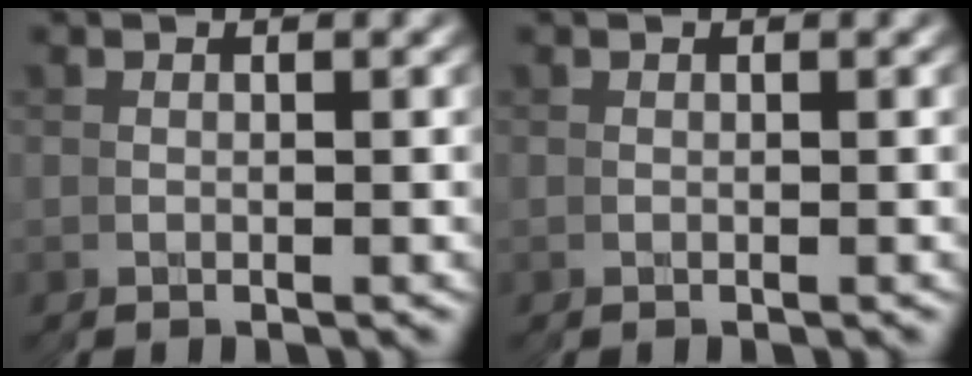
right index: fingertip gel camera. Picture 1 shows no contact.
{"total": 0.0}